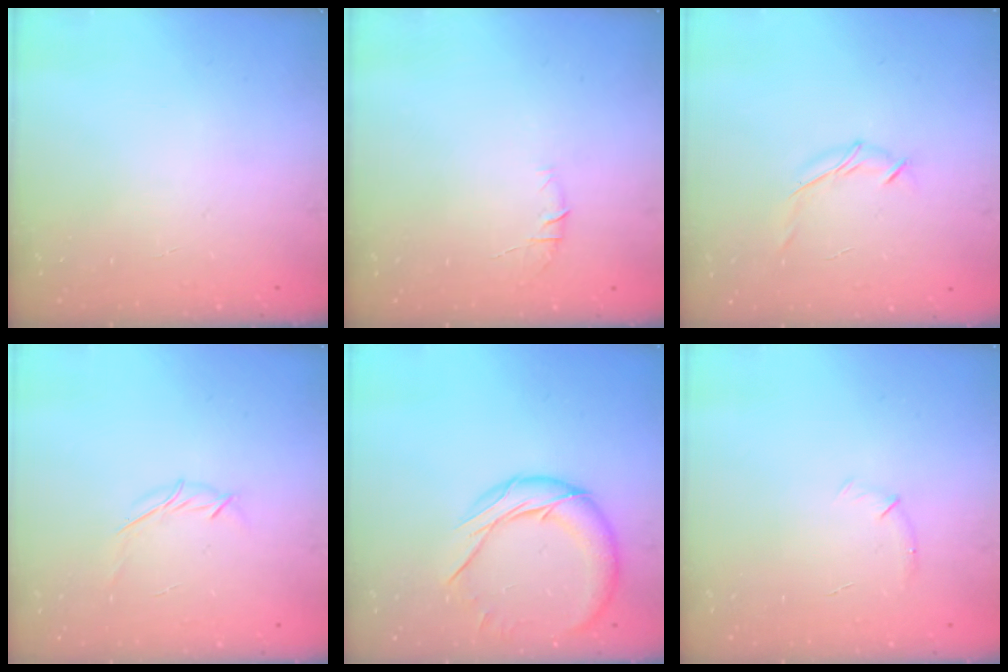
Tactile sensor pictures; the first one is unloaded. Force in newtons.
{"total": 4.8, "press": 4.7, "slide": 1.2}
{"total": 6.7, "press": 6.6, "slide": 1.2}
{"total": 3.9, "press": 3.8, "slide": 0.8}
{"total": 13.3, "press": 13.2, "slide": 1.0}
{"total": 5.5, "press": 5.2, "slide": 1.6}